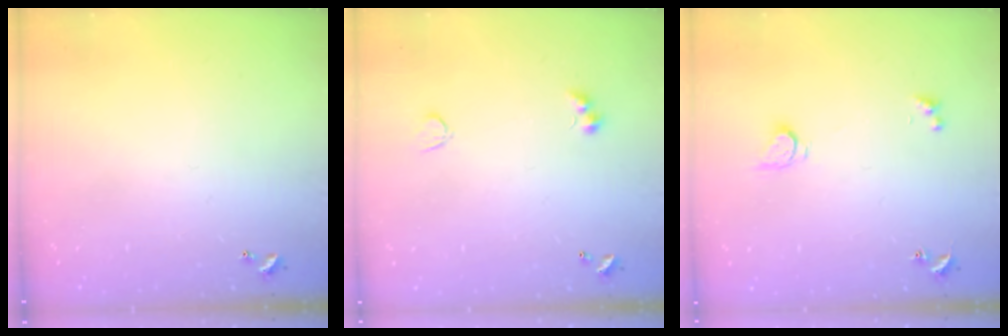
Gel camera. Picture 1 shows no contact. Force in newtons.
{"total": 3.7, "press": 3.7, "slide": 0.7}
{"total": 2.9, "press": 2.9, "slide": 0.5}